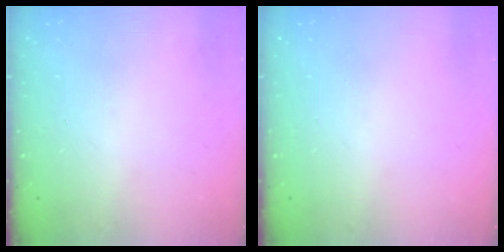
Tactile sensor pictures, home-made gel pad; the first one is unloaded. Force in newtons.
{"total": 0.0}